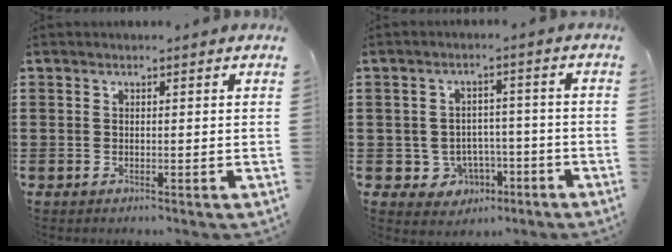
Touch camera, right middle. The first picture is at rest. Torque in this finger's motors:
{"motor_torque": [1.24, -0.04, 0.03, 0.02]}